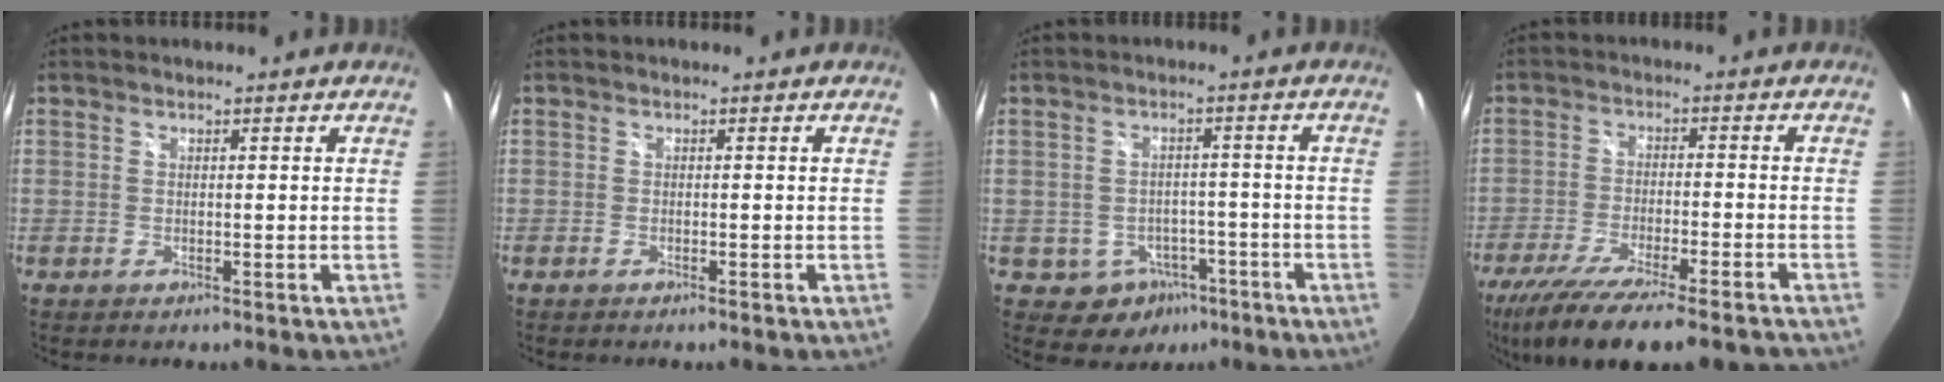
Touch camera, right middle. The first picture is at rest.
{"total": 0.6, "force": [-0.5, 0.0, 0.3], "torque": [-0.005, 0.001, -0.010]}
{"total": 6.6, "force": [-3.6, 5.4, 1.3], "torque": [-0.030, 0.020, -0.032]}
{"total": 18.8, "force": [-15.3, 2.9, 10.6], "torque": [-0.207, -0.052, -0.243]}